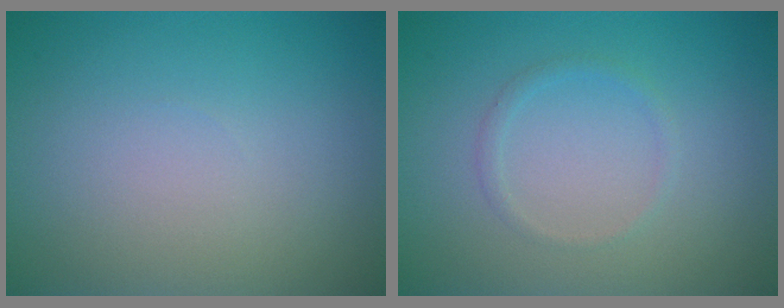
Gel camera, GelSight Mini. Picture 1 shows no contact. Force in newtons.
{"total": 0.9, "press": 0.9, "slide": 0.1}